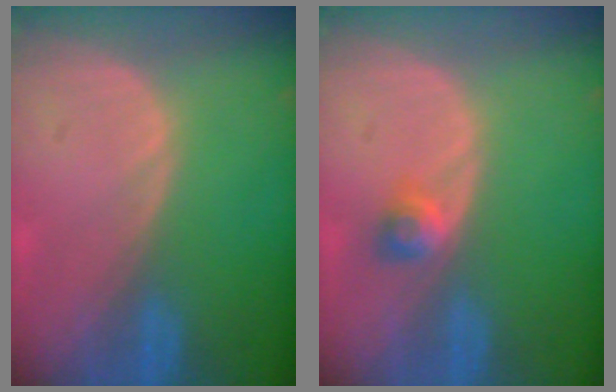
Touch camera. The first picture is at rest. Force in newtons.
{"total": 2.6, "press": 2.2, "slide": 1.4}